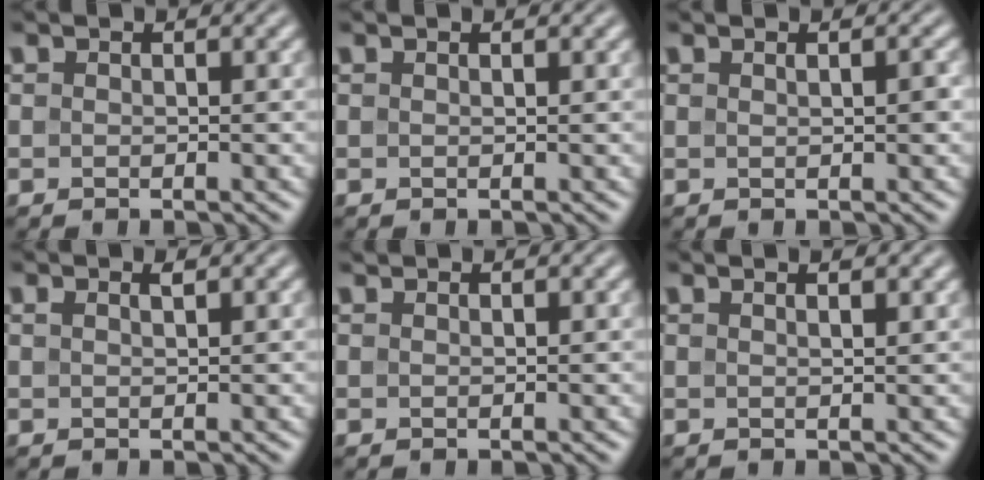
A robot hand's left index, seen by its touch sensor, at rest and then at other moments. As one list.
[{"total": 0.7, "force": [0.5, 0.2, 0.5], "torque": [-0.004, 0.003, 0.004]}, {"total": 1.2, "force": [0.3, 0.2, 1.2], "torque": [-0.018, 0.003, 0.005]}, {"total": 0.9, "force": [0.6, 0.2, 0.7], "torque": [-0.016, 0.001, 0.009]}, {"total": 0.8, "force": [0.7, 0.2, 0.4], "torque": [-0.006, -0.002, 0.005]}, {"total": 2.8, "force": [1.6, 1.1, 2.0], "torque": [-0.002, 0.007, -0.006]}]